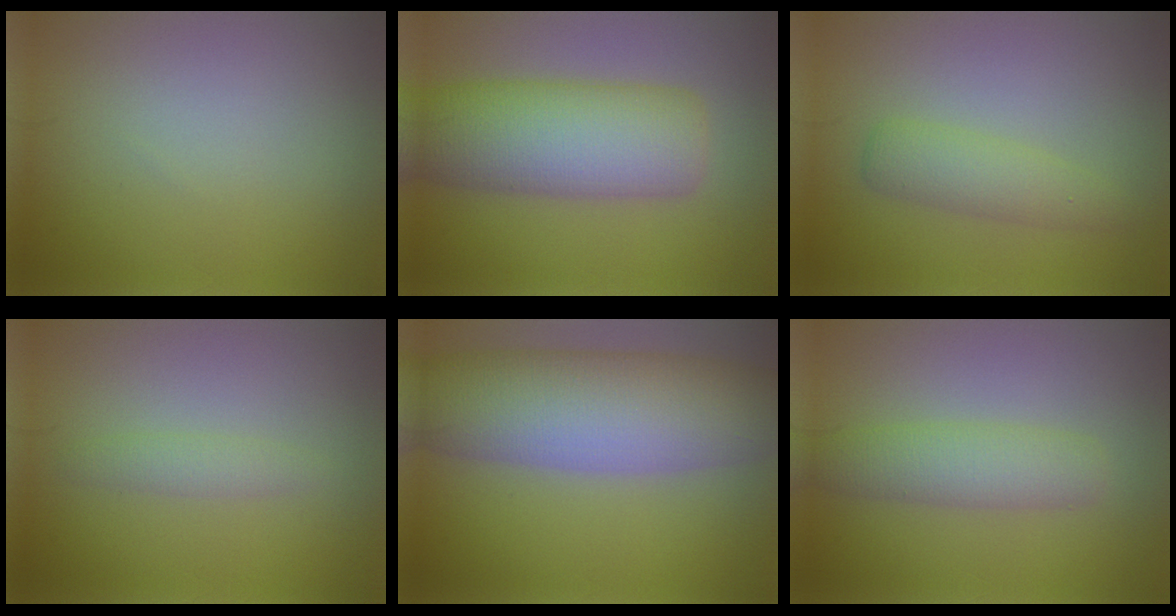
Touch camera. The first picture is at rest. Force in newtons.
{"total": 9.1, "press": 9.1, "slide": 0.3}
{"total": 2.8, "press": 2.7, "slide": 0.2}
{"total": 1.4, "press": 1.4, "slide": 0.1}
{"total": 11.1, "press": 11.1, "slide": 0.6}
{"total": 3.5, "press": 3.5, "slide": 0.1}